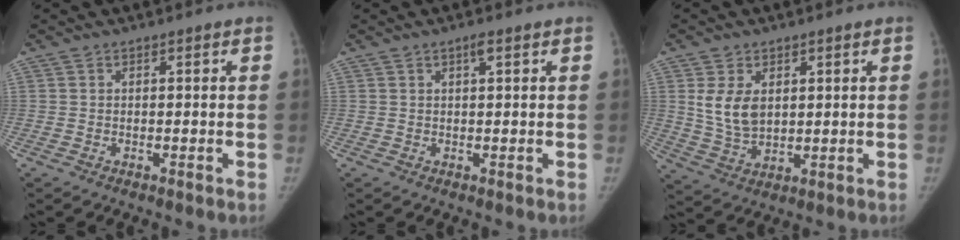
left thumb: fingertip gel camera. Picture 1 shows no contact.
{"total": 1.8, "force": [0.9, 0.5, 1.4], "torque": [-0.020, 0.000, 0.014]}
{"total": 7.4, "force": [2.0, 4.9, 5.2], "torque": [-0.078, -0.013, 0.053]}